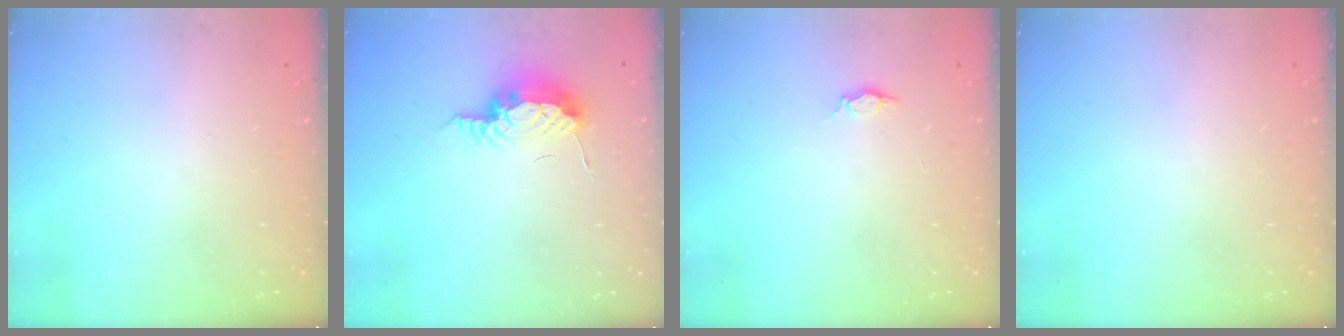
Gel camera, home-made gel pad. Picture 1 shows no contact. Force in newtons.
{"total": 9.2, "press": 8.7, "slide": 2.8}
{"total": 3.4, "press": 3.4, "slide": 0.3}
{"total": 0.0}